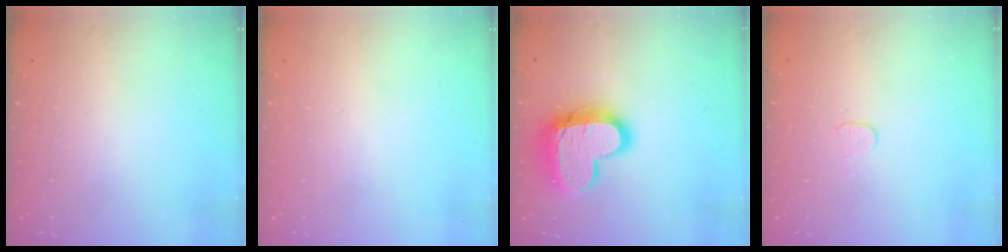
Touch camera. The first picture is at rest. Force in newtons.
{"total": 0.0}
{"total": 16.4, "press": 16.3, "slide": 1.5}
{"total": 3.8, "press": 3.8, "slide": 0.3}